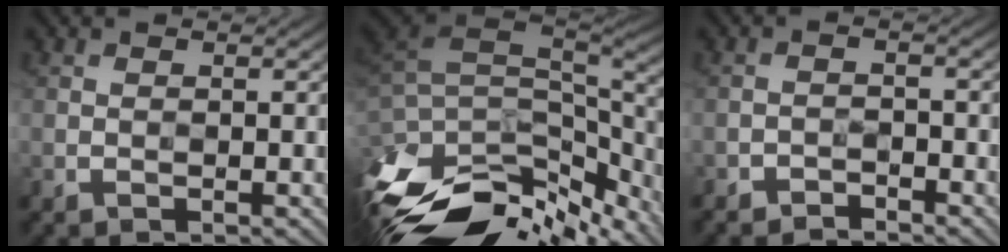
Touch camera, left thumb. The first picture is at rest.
{"total": 14.2, "force": [-7.5, 6.4, 10.2], "torque": [-0.251, -0.008, -0.103]}
{"total": 2.6, "force": [-2.5, 0.7, 0.6], "torque": [-0.008, 0.000, -0.048]}